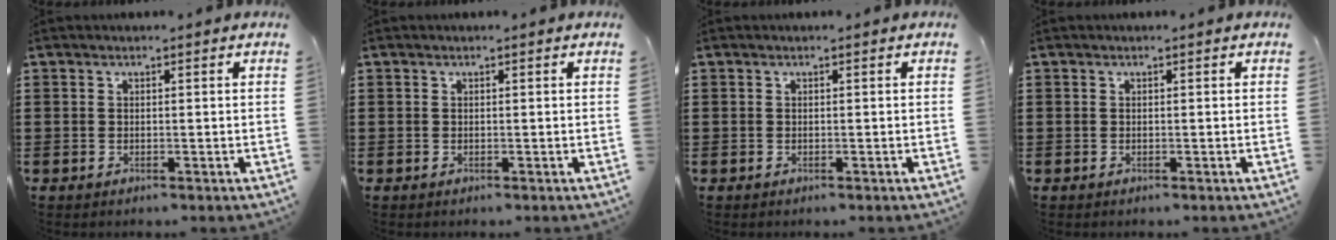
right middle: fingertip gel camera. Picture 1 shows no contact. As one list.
[{"total": 0.0}, {"total": 0.0}, {"total": 0.0}]